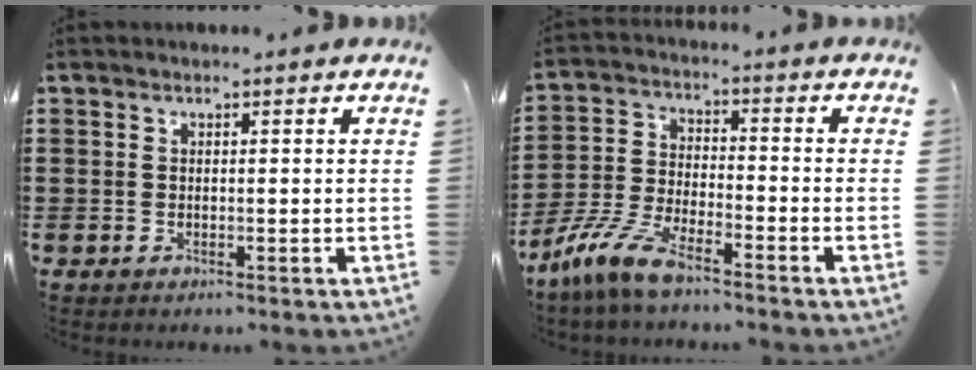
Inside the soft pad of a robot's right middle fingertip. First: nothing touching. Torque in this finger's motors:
{"motor_torque": [2.14, 0.00, 0.57, 0.17]}